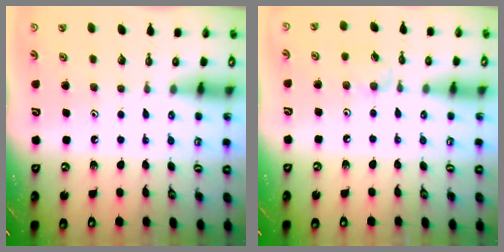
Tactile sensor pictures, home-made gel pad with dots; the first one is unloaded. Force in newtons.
{"total": 2.9, "press": 2.8, "slide": 0.5}